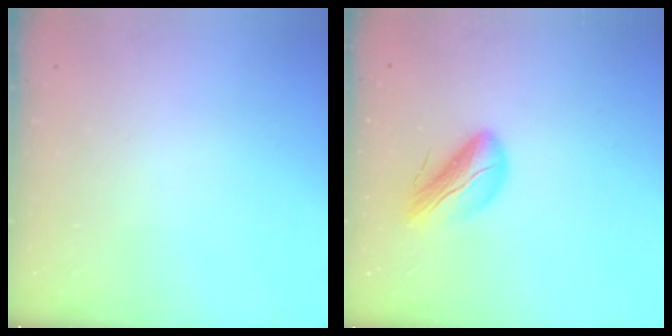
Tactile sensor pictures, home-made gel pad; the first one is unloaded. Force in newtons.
{"total": 12.2, "press": 11.8, "slide": 3.1}